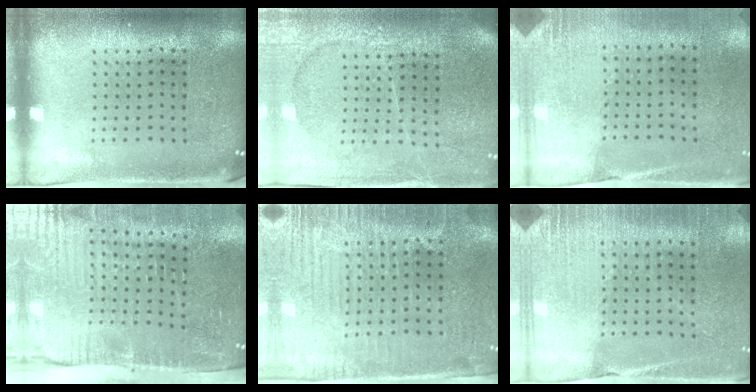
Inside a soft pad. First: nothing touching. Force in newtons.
{"total": 3.8, "press": 3.4, "slide": 1.7}
{"total": 2.6, "press": 2.3, "slide": 1.2}
{"total": 4.9, "press": 4.1, "slide": 2.7}
{"total": 3.2, "press": 2.9, "slide": 1.4}
{"total": 2.7, "press": 2.7, "slide": 0.6}